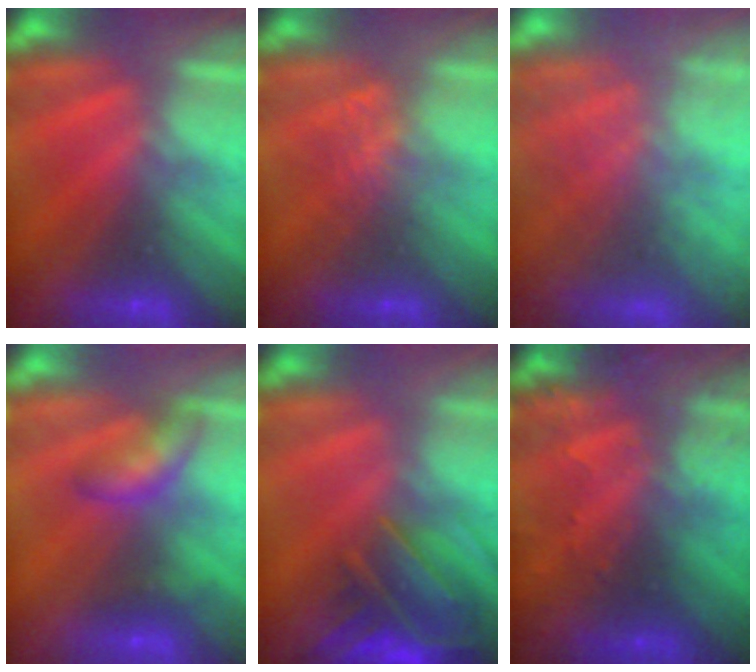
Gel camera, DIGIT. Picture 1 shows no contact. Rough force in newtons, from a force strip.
{"total": 1.9}
{"total": 6.9}
{"total": 2.7}
{"total": 9.1}
{"total": 7.9}